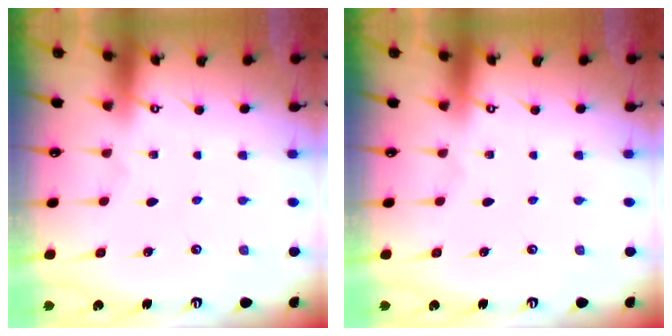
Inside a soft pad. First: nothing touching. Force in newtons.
{"total": 0.0}